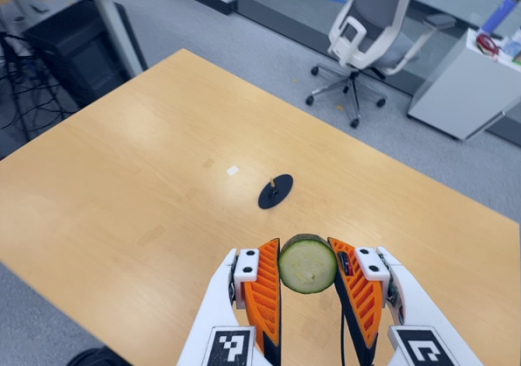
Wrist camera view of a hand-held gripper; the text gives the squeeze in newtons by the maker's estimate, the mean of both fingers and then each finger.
{"total": 7.6, "left": 7.0, "right": 8.2}